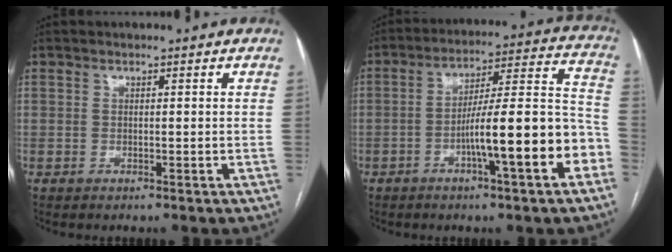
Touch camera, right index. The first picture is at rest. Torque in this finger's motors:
{"motor_torque": [2.14, 0.00, 1.02, 0.21]}